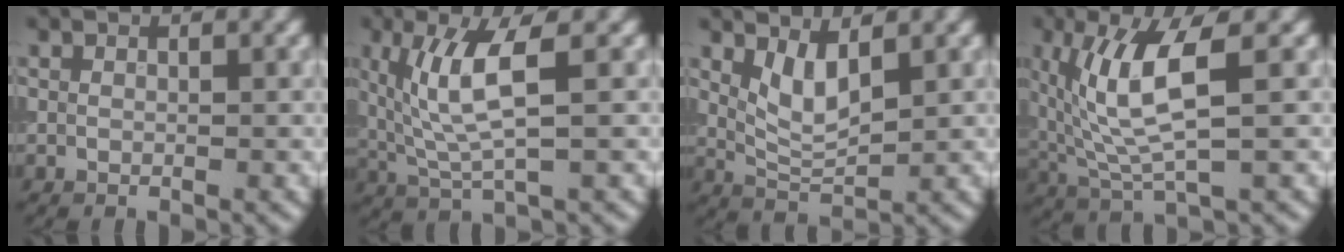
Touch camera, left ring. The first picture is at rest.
{"total": 5.6, "force": [1.3, 1.3, 5.3], "torque": [-0.114, -0.005, 0.032]}
{"total": 3.2, "force": [1.4, 1.2, 2.7], "torque": [-0.058, -0.007, 0.033]}
{"total": 7.1, "force": [1.8, 1.8, 6.6], "torque": [-0.141, -0.007, 0.038]}